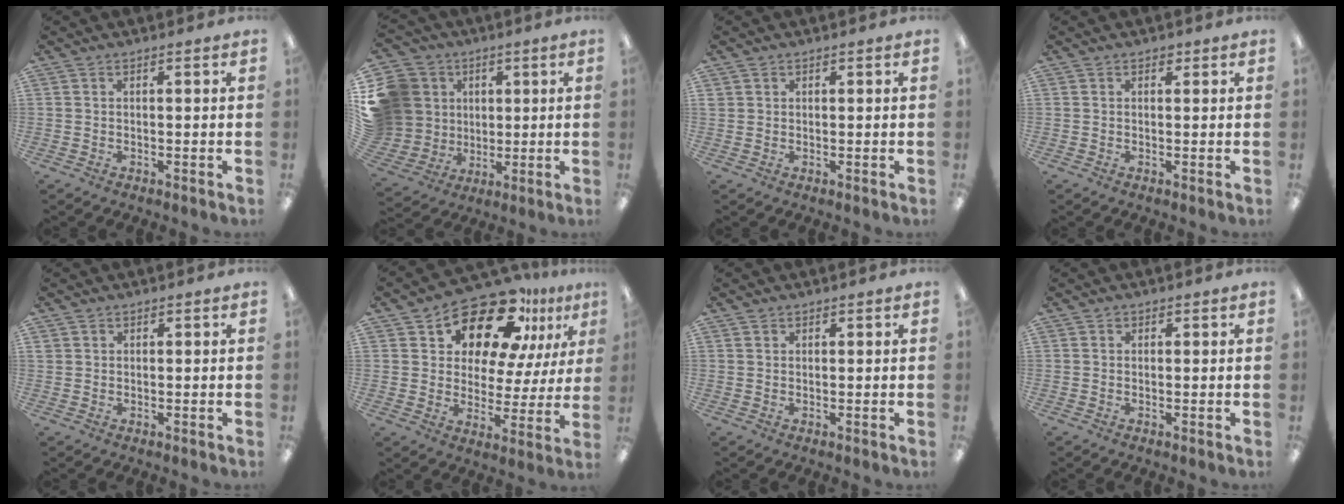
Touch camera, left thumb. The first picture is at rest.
{"total": 18.8, "force": [4.3, 16.7, 7.5], "torque": [-0.179, -0.011, 0.105]}
{"total": 1.3, "force": [0.5, 1.1, 0.1], "torque": [-0.004, 0.004, 0.009]}
{"total": 1.1, "force": [0.7, 0.8, 0.4], "torque": [0.001, -0.001, 0.010]}
{"total": 1.2, "force": [0.6, 1.1, 0.1], "torque": [-0.004, 0.004, 0.010]}
{"total": 17.4, "force": [13.3, 7.9, 8.0], "torque": [-0.147, -0.091, 0.231]}
{"total": 1.0, "force": [0.6, 0.7, 0.1], "torque": [-0.003, 0.003, 0.011]}
{"total": 0.6, "force": [0.2, 0.6, 0.1], "torque": [-0.001, 0.004, 0.003]}